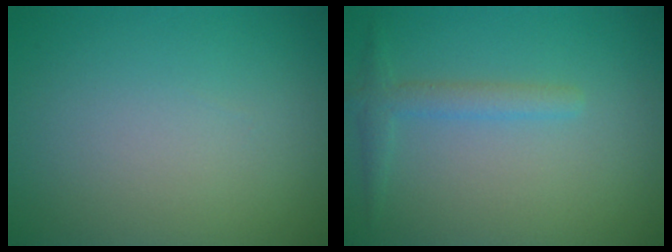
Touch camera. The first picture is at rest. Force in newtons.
{"total": 1.4, "press": 1.4, "slide": 0.1}